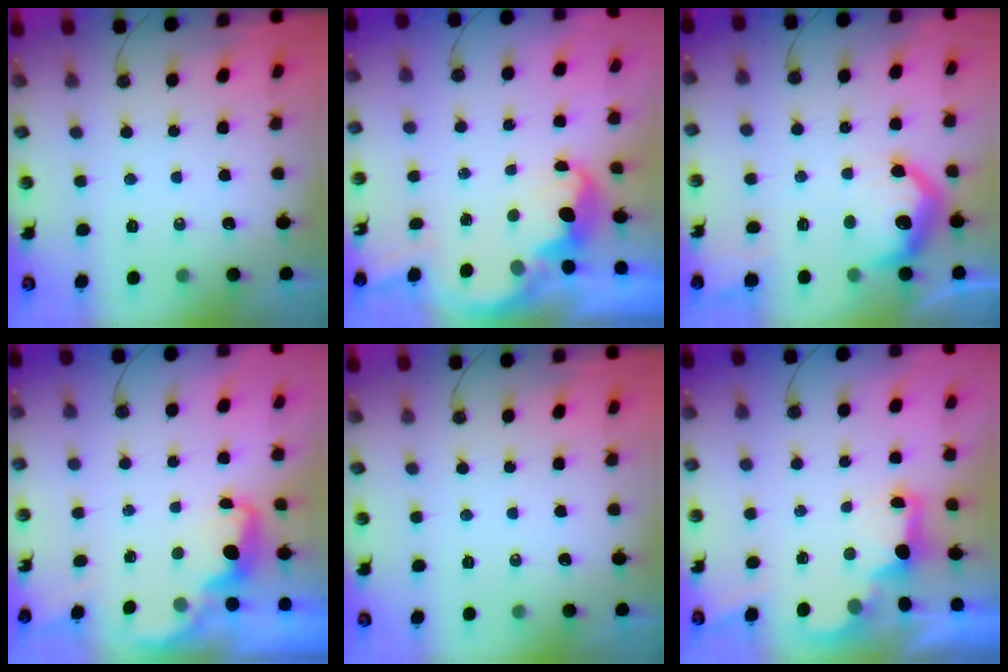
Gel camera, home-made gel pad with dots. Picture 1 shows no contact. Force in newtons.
{"total": 4.7, "press": 4.7, "slide": 0.5}
{"total": 13.0, "press": 13.0, "slide": 0.8}
{"total": 2.3, "press": 2.3, "slide": 0.5}
{"total": 0.7, "press": 0.0, "slide": 0.7}
{"total": 2.3, "press": 2.2, "slide": 0.8}